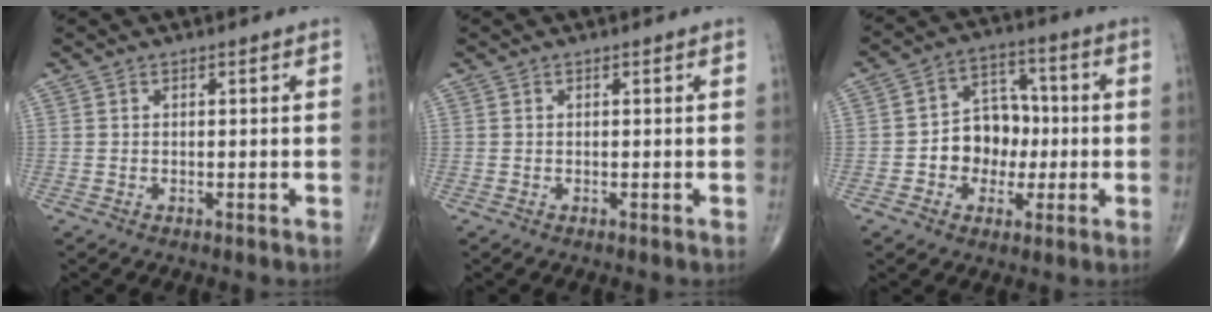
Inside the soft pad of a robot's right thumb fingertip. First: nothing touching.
{"total": 0.0}
{"total": 10.3, "force": [-1.4, 8.2, 6.1], "torque": [-0.045, 0.036, -0.029]}